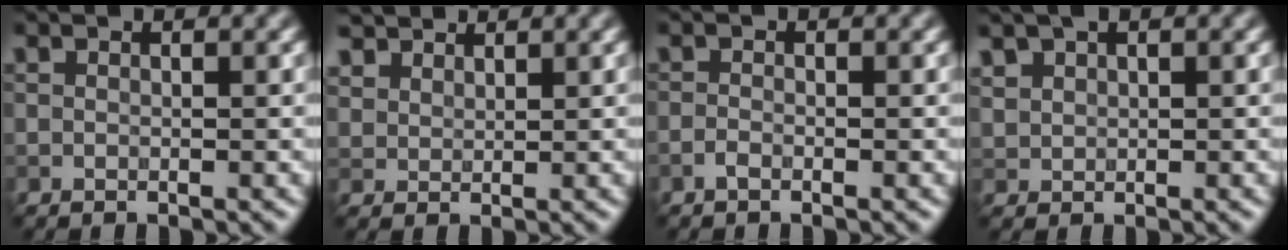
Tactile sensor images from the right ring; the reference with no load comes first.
{"total": 2.7, "force": [2.3, 1.5, 0.5], "torque": [-0.030, -0.007, 0.055]}
{"total": 0.9, "force": [-0.7, 0.2, 0.5], "torque": [-0.014, -0.003, -0.018]}
{"total": 2.3, "force": [1.4, 1.4, 1.2], "torque": [-0.031, 0.006, 0.029]}